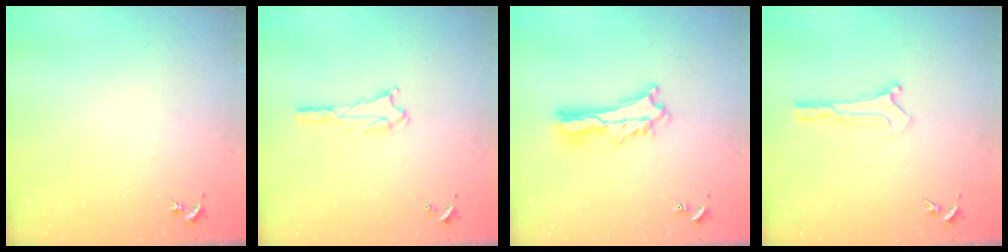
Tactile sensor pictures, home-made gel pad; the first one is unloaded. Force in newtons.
{"total": 1.8, "press": 1.8, "slide": 0.2}
{"total": 3.5, "press": 3.5, "slide": 0.3}
{"total": 0.0}